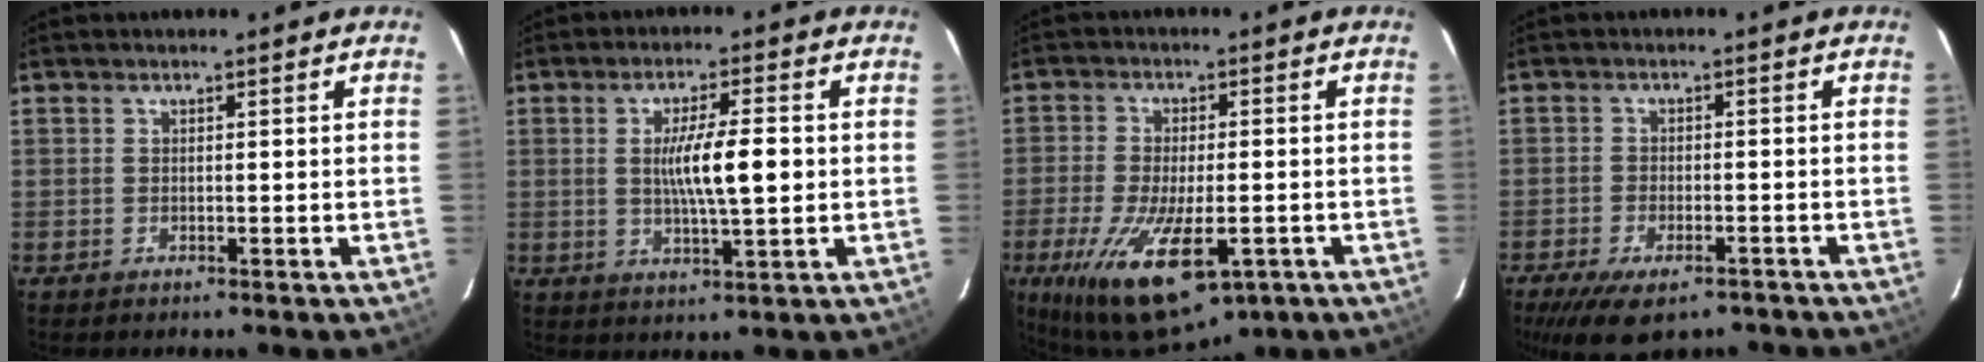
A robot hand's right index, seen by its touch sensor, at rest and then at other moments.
{"total": 8.5, "force": [0.3, 1.2, 8.4], "torque": [-0.143, -0.004, 0.009]}
{"total": 18.1, "force": [-8.5, 7.3, 14.2], "torque": [-0.284, -0.054, -0.130]}
{"total": 12.2, "force": [-8.9, 5.1, 6.6], "torque": [-0.141, -0.021, -0.136]}